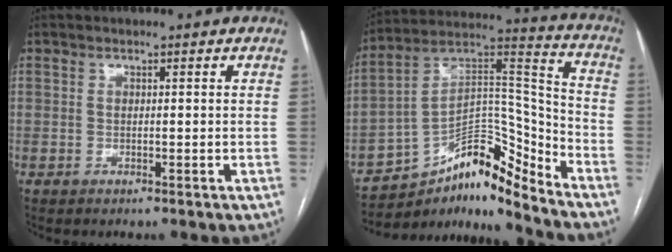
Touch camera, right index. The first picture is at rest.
{"total": 13.0, "force": [-10.5, 3.3, 7.0], "torque": [-0.112, 0.068, -0.174]}